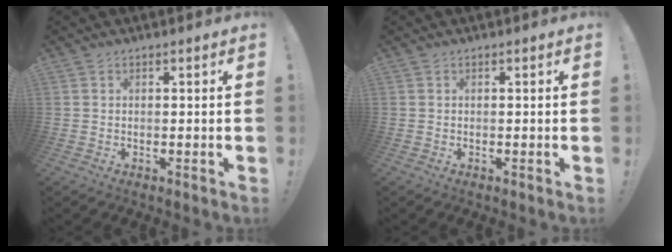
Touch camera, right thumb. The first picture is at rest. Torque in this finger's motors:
{"motor_torque": [0.00, 0.00, 0.00, 0.00, 0.00]}